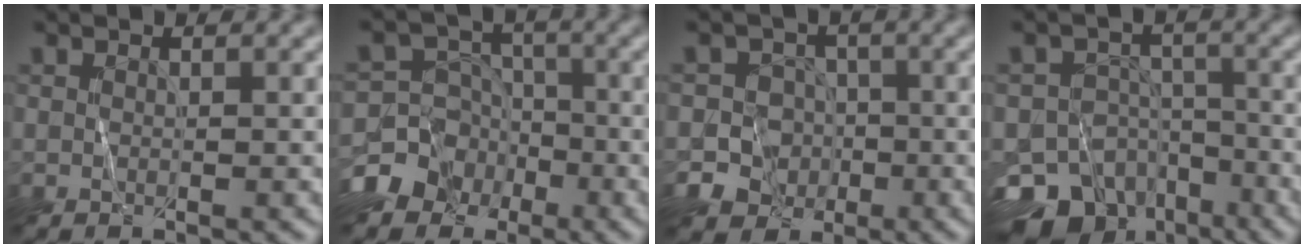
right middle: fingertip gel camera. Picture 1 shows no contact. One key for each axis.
{"total": 11.6, "fx": -6.2, "fy": 9.5, "fz": 2.1, "tx": -0.053, "ty": -0.033, "tz": -0.129}
{"total": 7.6, "fx": -3.5, "fy": 6.6, "fz": 1.3, "tx": 0.003, "ty": -0.001, "tz": -0.080}
{"total": 12.2, "fx": -8.2, "fy": 8.0, "fz": 4.2, "tx": -0.070, "ty": -0.013, "tz": -0.129}